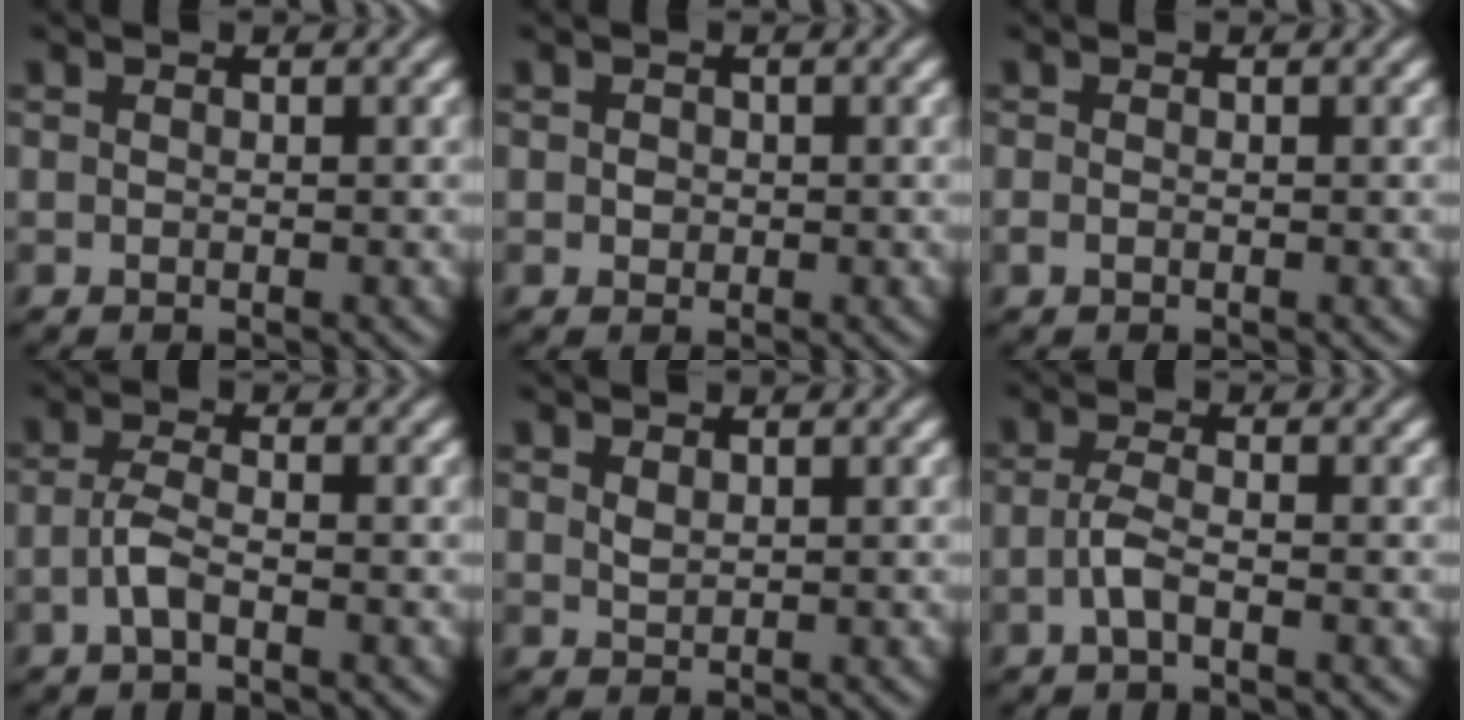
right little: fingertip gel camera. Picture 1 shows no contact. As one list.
[{"total": 0.0}, {"total": 0.8, "force": [-0.7, 0.1, 0.3], "torque": [-0.011, -0.007, -0.008]}, {"total": 2.1, "force": [-1.4, 0.0, 1.5], "torque": [-0.033, -0.007, -0.021]}, {"total": 0.8, "force": [0.6, -0.5, 0.3], "torque": [-0.008, -0.010, 0.024]}, {"total": 2.0, "force": [-1.3, -0.3, 1.5], "torque": [-0.034, -0.009, -0.018]}]